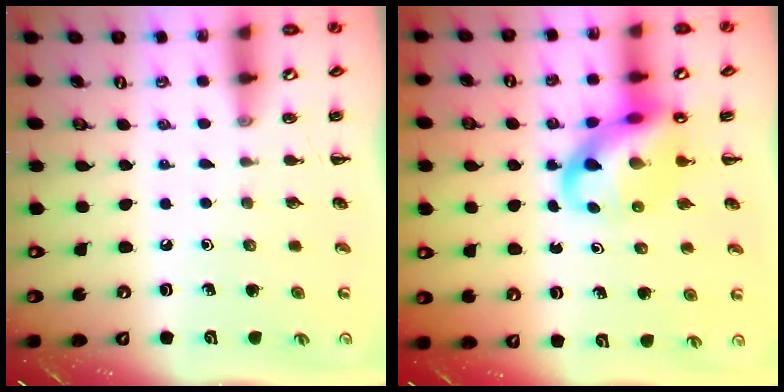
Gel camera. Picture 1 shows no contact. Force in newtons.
{"total": 12.5, "press": 12.0, "slide": 3.3}